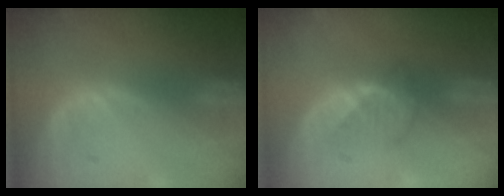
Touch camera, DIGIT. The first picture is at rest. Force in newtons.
{"total": 3.0, "press": 2.9, "slide": 0.7}